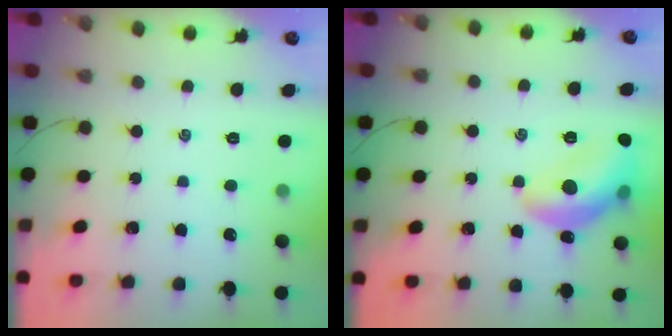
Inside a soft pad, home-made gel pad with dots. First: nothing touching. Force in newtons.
{"total": 15.0, "press": 14.9, "slide": 1.6}